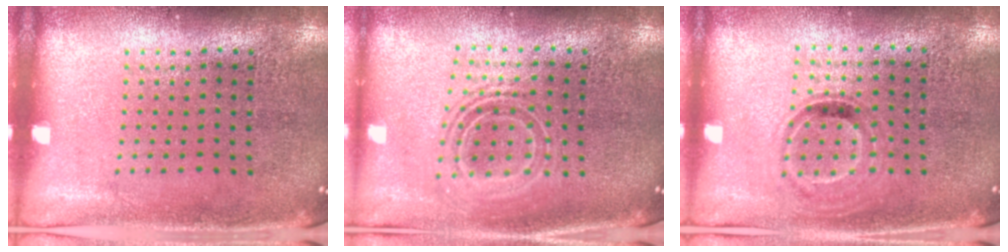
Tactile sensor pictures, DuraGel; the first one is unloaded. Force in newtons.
{"total": 1.8, "press": 1.4, "slide": 1.2}
{"total": 1.0, "press": 0.8, "slide": 0.5}